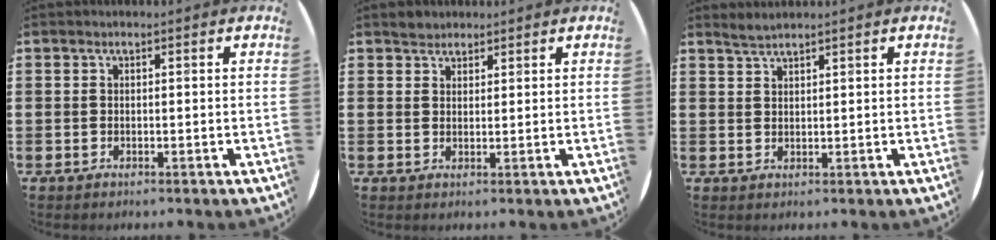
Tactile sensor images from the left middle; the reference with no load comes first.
{"total": 1.8, "force": [1.6, 0.6, -0.2], "torque": [0.008, -0.001, 0.032]}
{"total": 1.6, "force": [1.6, -0.2, 0.3], "torque": [-0.007, 0.001, 0.030]}